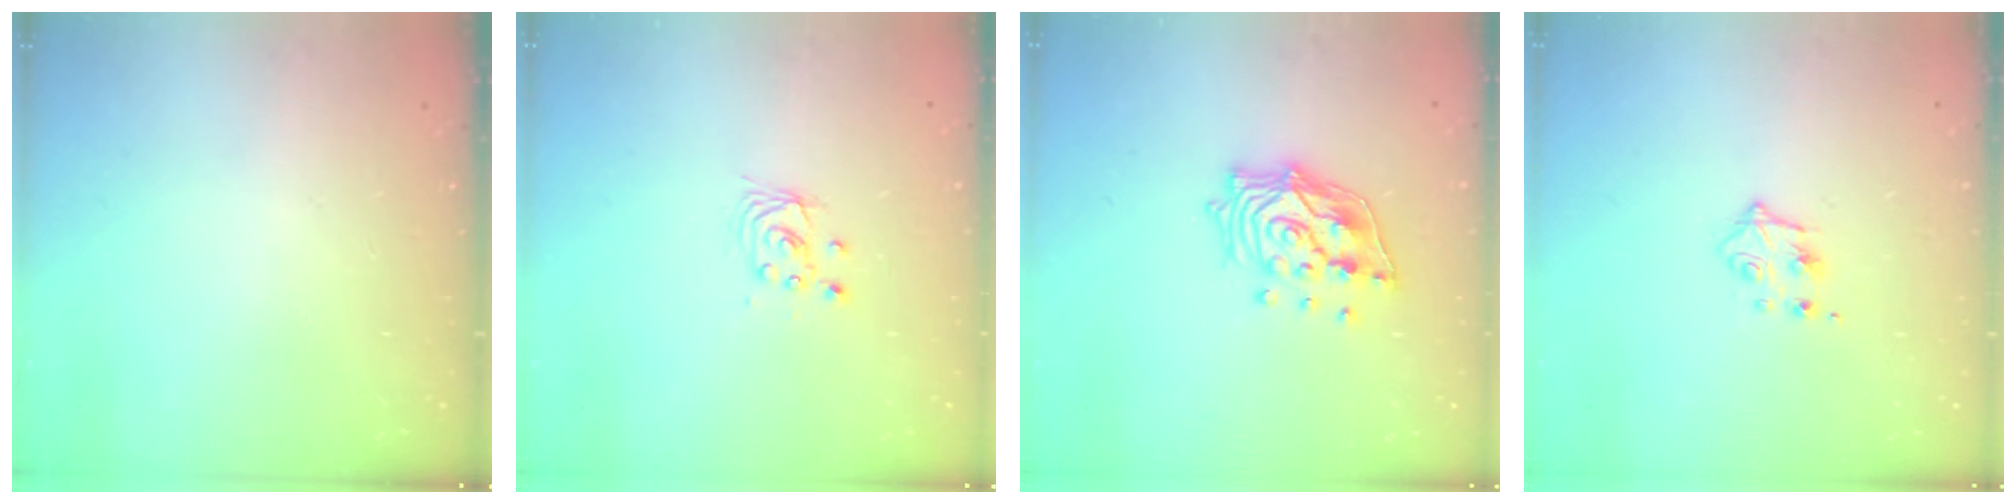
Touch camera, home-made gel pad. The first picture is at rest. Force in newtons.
{"total": 2.9, "press": 2.9, "slide": 0.2}
{"total": 14.8, "press": 14.6, "slide": 2.2}
{"total": 4.5, "press": 4.4, "slide": 0.9}